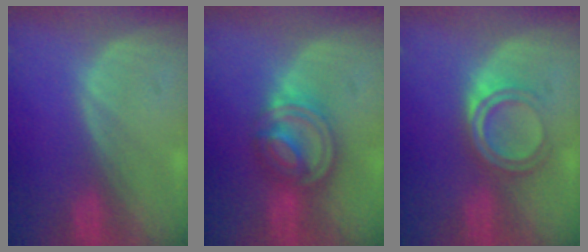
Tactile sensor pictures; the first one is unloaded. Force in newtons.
{"total": 7.6, "press": 6.6, "slide": 3.8}
{"total": 4.4, "press": 4.4, "slide": 0.4}